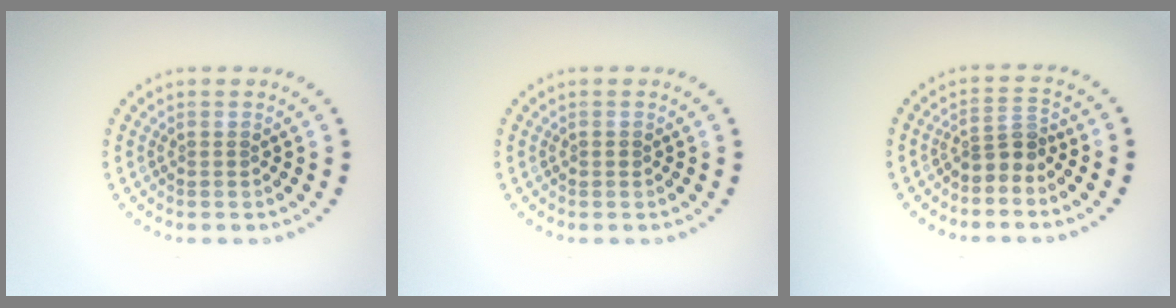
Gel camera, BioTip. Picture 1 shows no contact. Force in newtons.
{"total": 0.5, "press": 0.5, "slide": 0.1}
{"total": 2.3, "press": 1.8, "slide": 1.5}